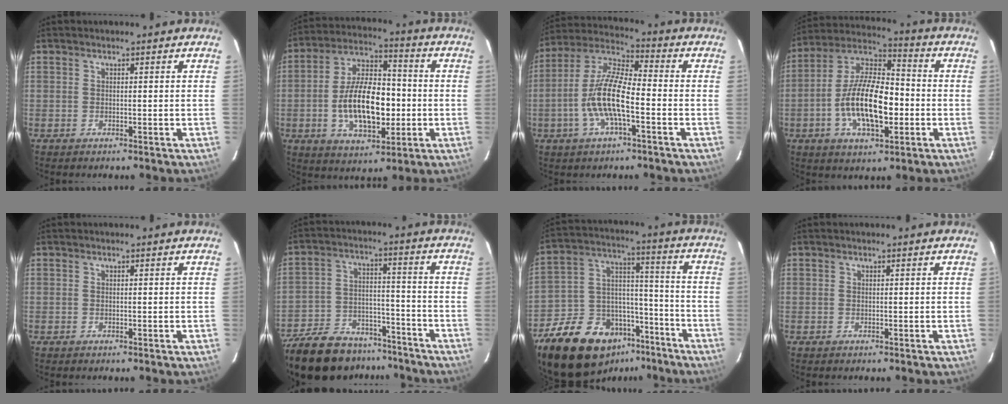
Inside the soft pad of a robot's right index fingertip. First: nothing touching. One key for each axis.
{"total": 16.0, "fx": -2.6, "fy": 8.0, "fz": 13.6, "tx": -0.256, "ty": 0.011, "tz": -0.037}
{"total": 12.6, "fx": -3.7, "fy": 3.4, "fz": 11.5, "tx": -0.237, "ty": 0.001, "tz": -0.074}
{"total": 16.6, "fx": -3.7, "fy": 7.1, "fz": 14.5, "tx": -0.276, "ty": 0.004, "tz": -0.068}
{"total": 0.0}
{"total": 23.1, "fx": -18.3, "fy": 10.2, "fz": 9.6, "tx": -0.221, "ty": 0.009, "tz": -0.271}
{"total": 22.0, "fx": -15.3, "fy": 12.2, "fz": 10.1, "tx": -0.220, "ty": 0.045, "tz": -0.225}
{"total": 0.0}